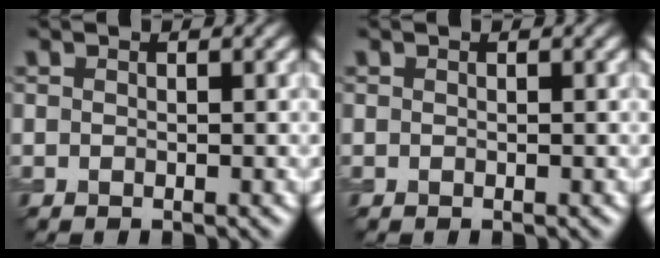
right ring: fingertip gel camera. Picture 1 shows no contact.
{"total": 0.0}